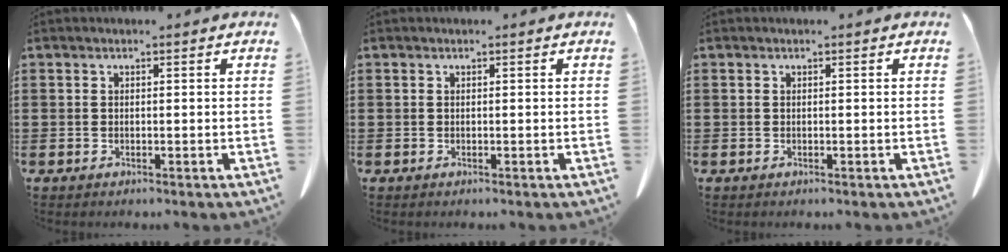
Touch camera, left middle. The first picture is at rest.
{"total": 0.0}
{"total": 0.0}